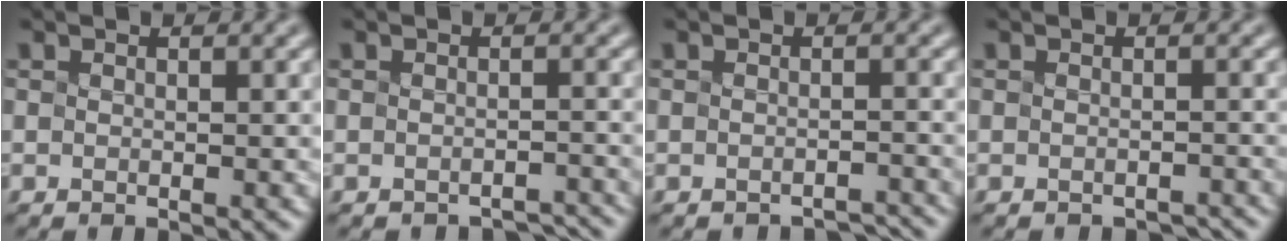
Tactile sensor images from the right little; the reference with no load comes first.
{"total": 1.8, "force": [-1.8, 0.2, 0.2], "torque": [0.002, 0.001, -0.021]}
{"total": 1.9, "force": [-1.9, 0.1, 0.2], "torque": [0.003, 0.003, -0.022]}
{"total": 1.2, "force": [-1.2, 0.2, 0.2], "torque": [-0.001, 0.000, -0.014]}